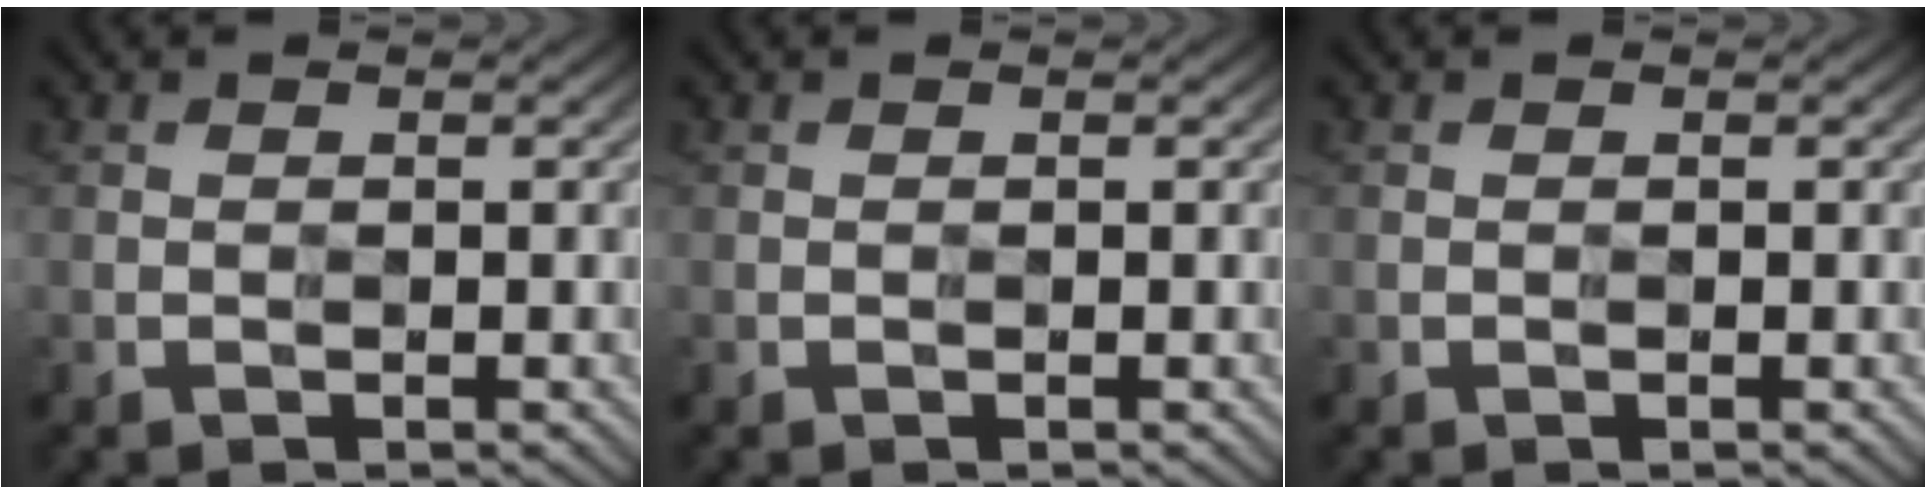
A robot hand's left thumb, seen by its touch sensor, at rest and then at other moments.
{"total": 0.0}
{"total": 0.0}